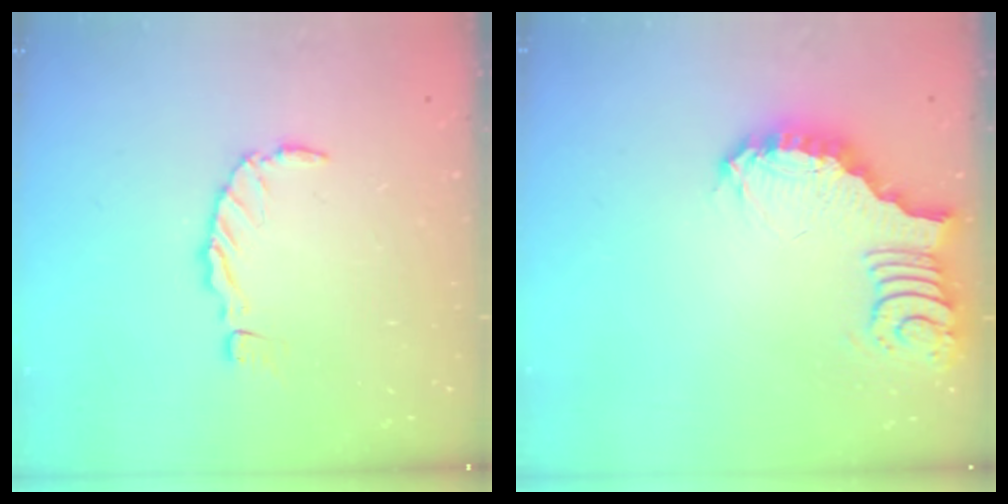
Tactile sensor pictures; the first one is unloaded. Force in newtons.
{"total": 3.6, "press": 3.6, "slide": 0.6}